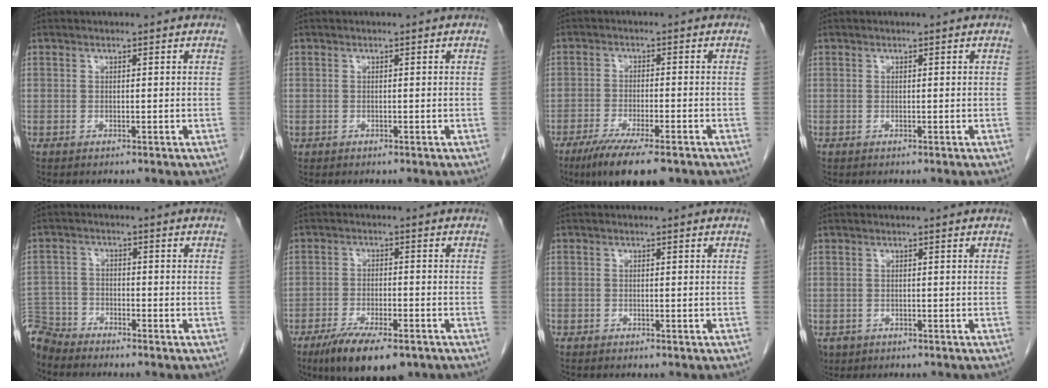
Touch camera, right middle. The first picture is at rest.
{"total": 0.0}
{"total": 10.1, "force": [-7.2, 1.7, 6.9], "torque": [-0.109, -0.021, -0.111]}
{"total": 0.0}
{"total": 5.6, "force": [-5.5, 1.2, -0.4], "torque": [0.008, -0.004, -0.111]}
{"total": 10.7, "force": [-7.4, 3.0, 7.2], "torque": [-0.117, -0.017, -0.117]}
{"total": 0.7, "force": [-0.6, 0.4, 0.2], "torque": [-0.009, 0.001, -0.012]}
{"total": 3.2, "force": [-2.0, 2.3, 0.6], "torque": [-0.013, 0.000, -0.032]}